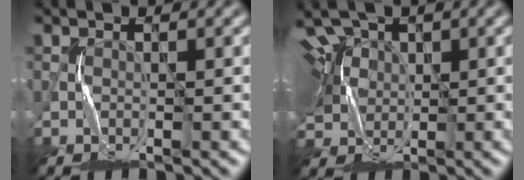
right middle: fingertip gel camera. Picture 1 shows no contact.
{"total": 13.1, "force": [4.4, 8.8, 8.7], "torque": [-0.162, 0.043, 0.026]}